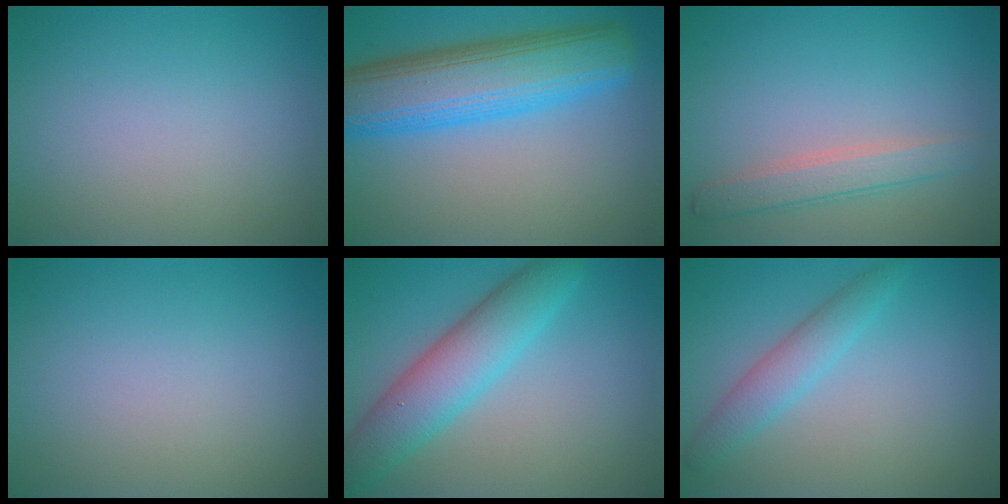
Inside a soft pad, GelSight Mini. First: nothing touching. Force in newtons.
{"total": 9.6, "press": 9.6, "slide": 0.3}
{"total": 2.5, "press": 2.4, "slide": 0.1}
{"total": 0.0}
{"total": 6.2, "press": 6.2, "slide": 0.1}
{"total": 2.7, "press": 2.7, "slide": 0.1}